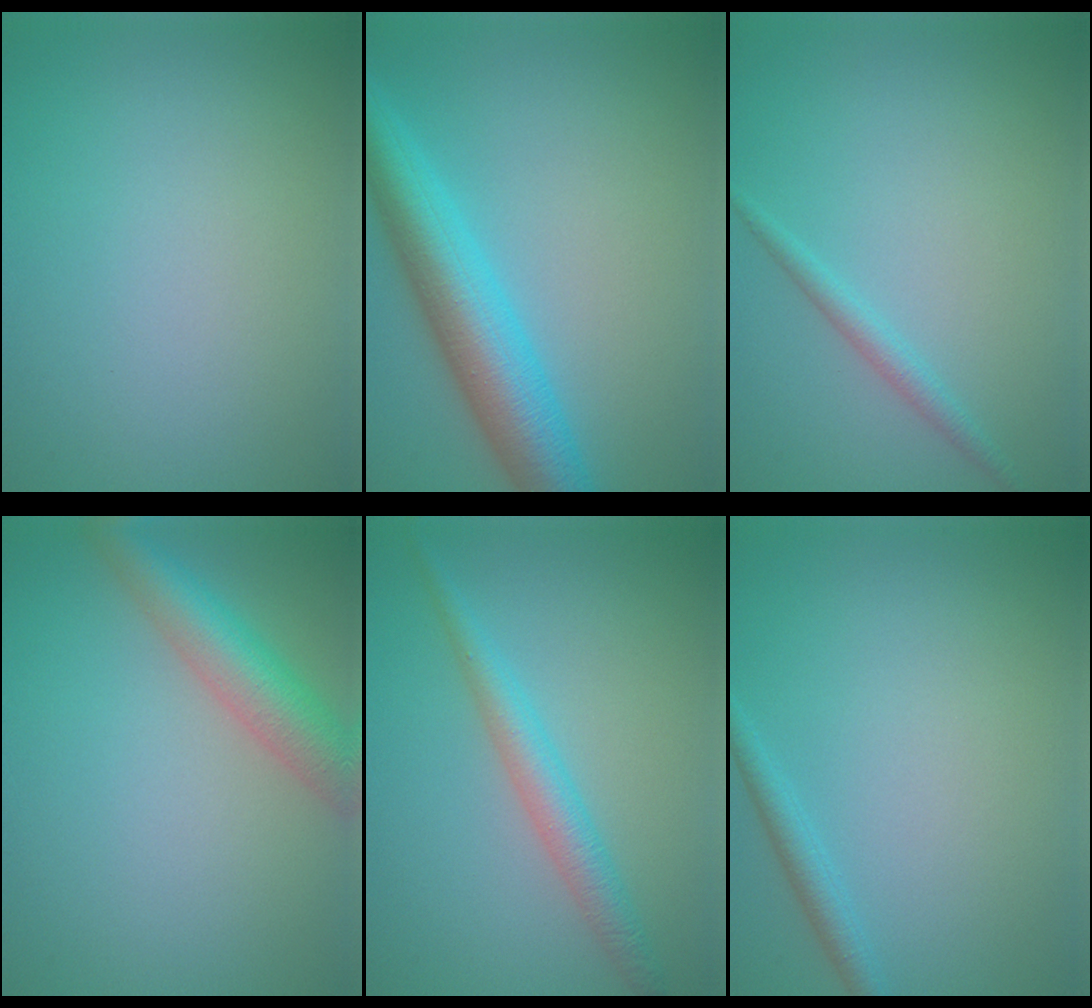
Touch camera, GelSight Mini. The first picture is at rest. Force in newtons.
{"total": 7.8, "press": 7.8, "slide": 0.2}
{"total": 1.6, "press": 1.6, "slide": 0.1}
{"total": 5.3, "press": 5.3, "slide": 0.1}
{"total": 3.2, "press": 3.2, "slide": 0.2}
{"total": 1.6, "press": 1.6, "slide": 0.1}